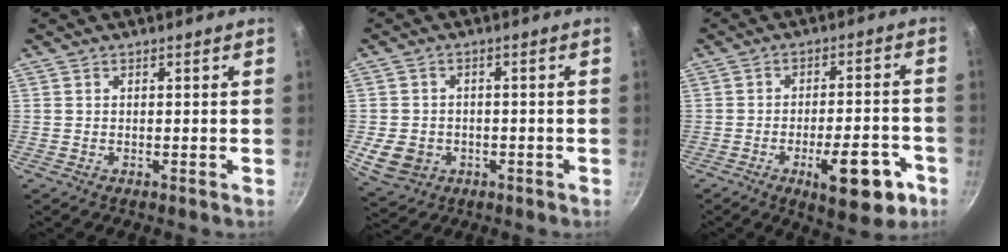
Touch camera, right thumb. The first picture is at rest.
{"total": 7.2, "force": [-1.9, 6.0, 3.7], "torque": [-0.058, 0.011, -0.022]}
{"total": 13.0, "force": [-5.7, 4.9, 10.6], "torque": [-0.116, 0.028, -0.072]}